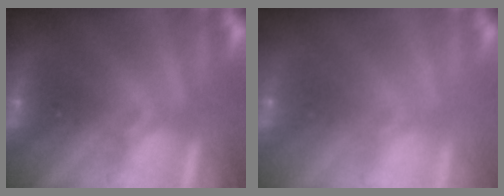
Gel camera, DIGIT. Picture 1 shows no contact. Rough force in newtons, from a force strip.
{"total": 9.1}